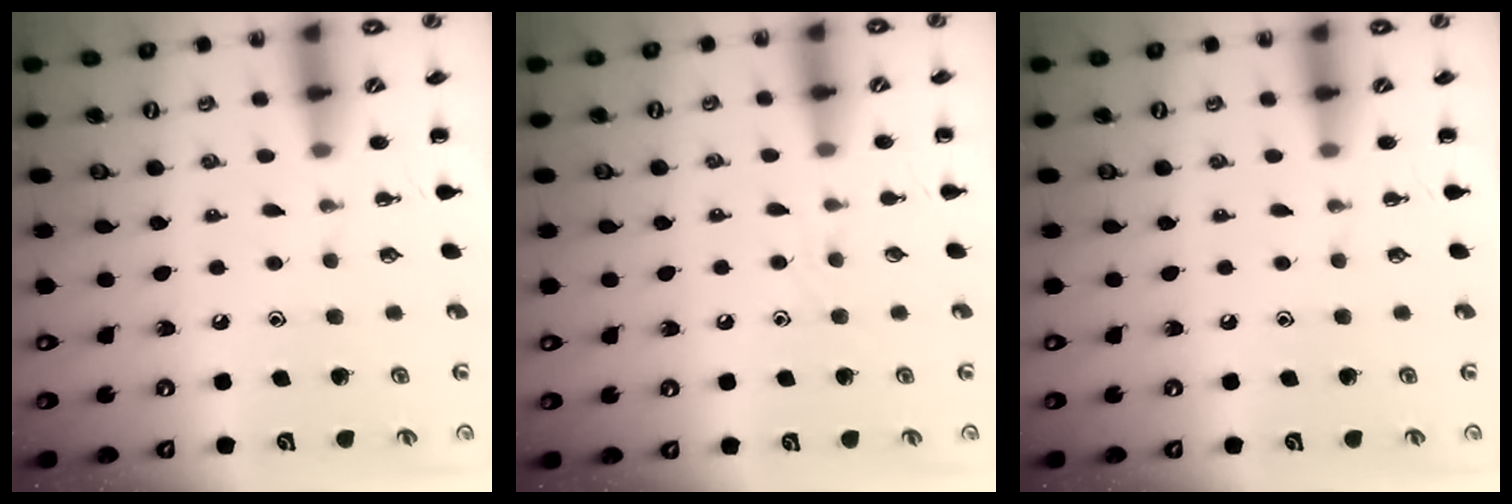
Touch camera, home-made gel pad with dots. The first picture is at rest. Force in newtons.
{"total": 2.4, "press": 2.3, "slide": 0.7}
{"total": 0.0}